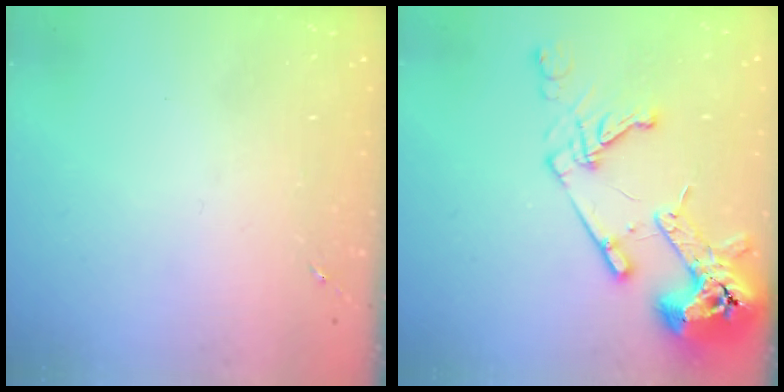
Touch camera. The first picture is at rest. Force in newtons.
{"total": 18.8, "press": 18.6, "slide": 2.5}